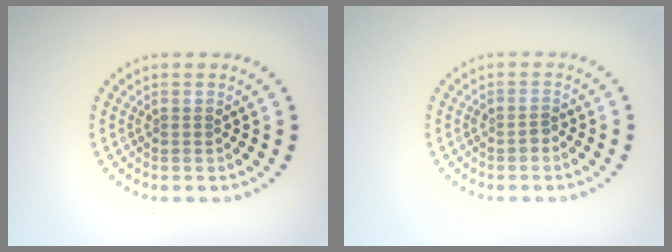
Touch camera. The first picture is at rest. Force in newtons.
{"total": 0.9, "press": 0.8, "slide": 0.3}